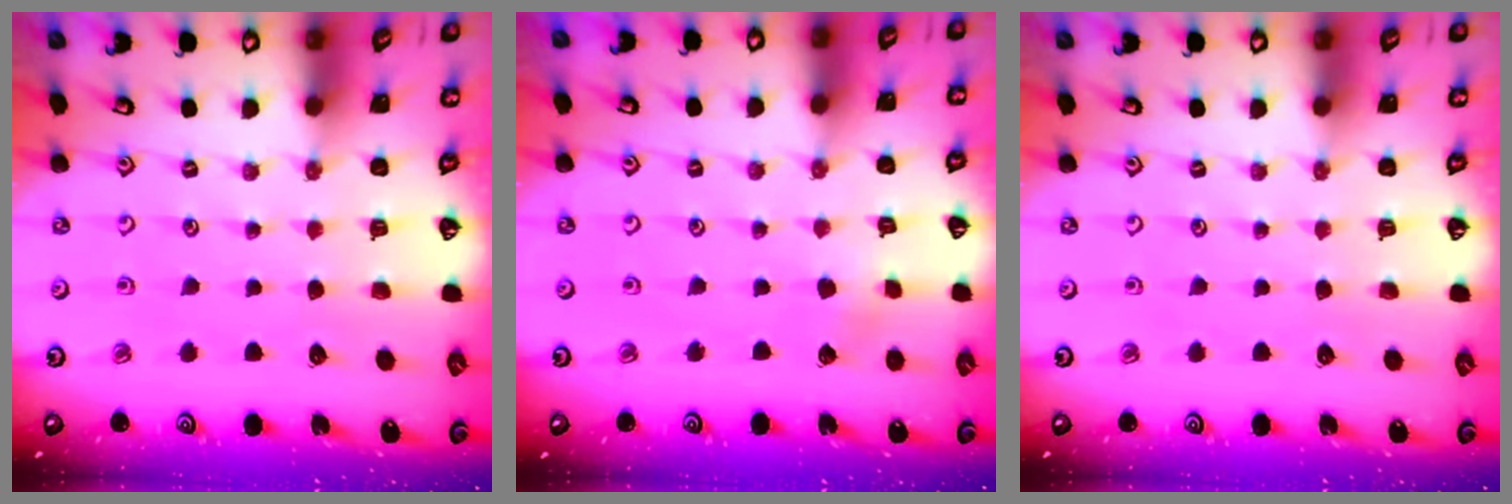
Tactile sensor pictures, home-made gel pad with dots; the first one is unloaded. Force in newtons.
{"total": 2.6, "press": 2.6, "slide": 0.2}
{"total": 0.0}